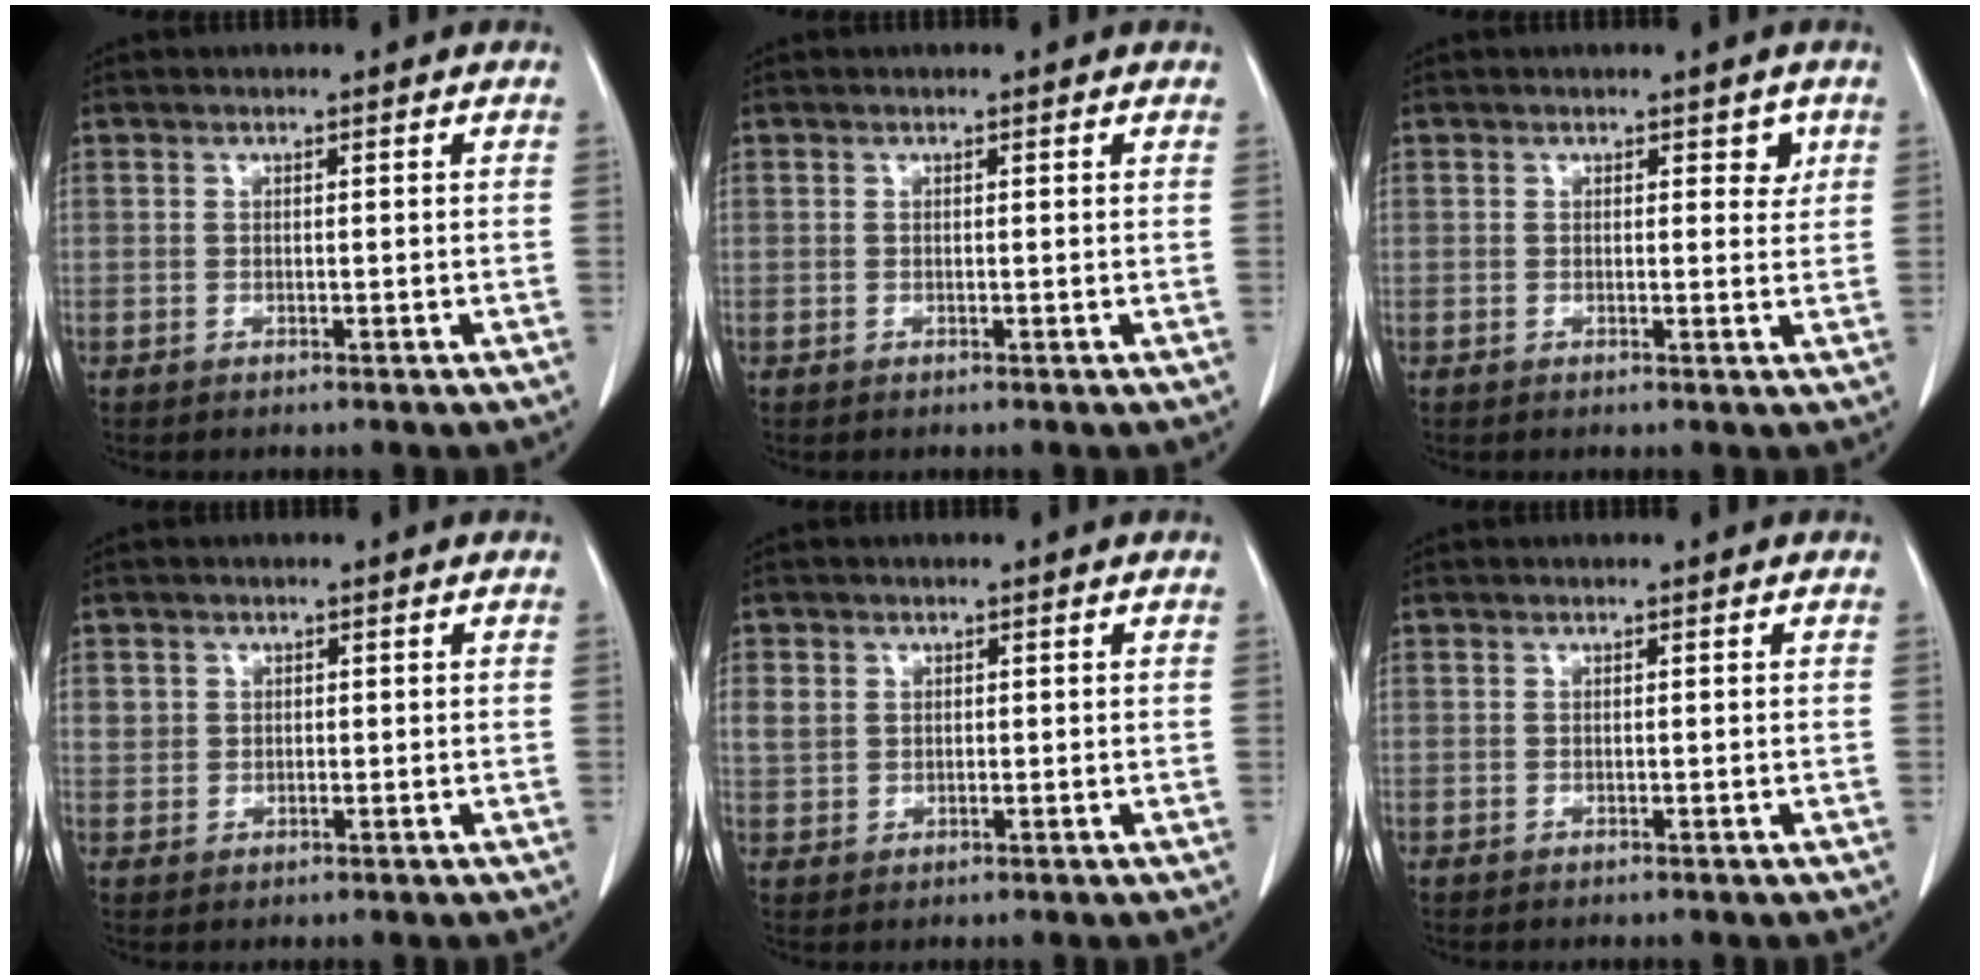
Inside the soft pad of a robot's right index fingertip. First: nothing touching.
{"total": 0.0}
{"total": 2.0, "force": [1.0, 1.2, 1.2], "torque": [-0.005, -0.004, 0.011]}
{"total": 2.2, "force": [0.7, 2.0, 0.5], "torque": [-0.003, 0.003, 0.012]}
{"total": 3.0, "force": [0.8, 2.5, 1.3], "torque": [-0.031, 0.008, 0.022]}
{"total": 0.0}